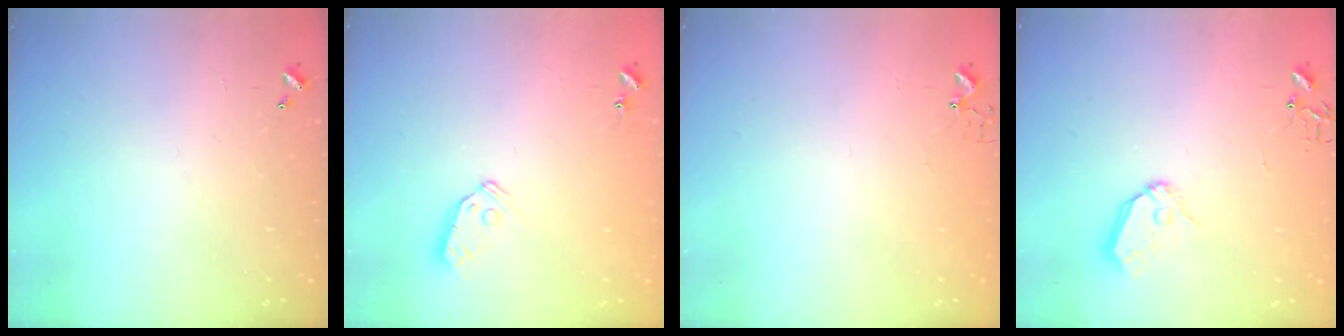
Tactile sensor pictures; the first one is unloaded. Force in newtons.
{"total": 6.5, "press": 6.5, "slide": 0.4}
{"total": 2.7, "press": 2.7, "slide": 0.2}
{"total": 8.6, "press": 8.6, "slide": 0.7}